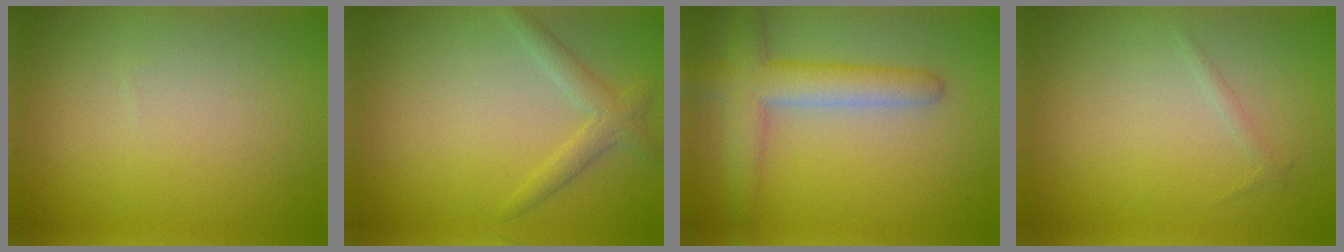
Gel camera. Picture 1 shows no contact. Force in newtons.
{"total": 2.0, "press": 2.0, "slide": 0.1}
{"total": 4.9, "press": 4.9, "slide": 0.3}
{"total": 0.5, "press": 0.5, "slide": 0.0}